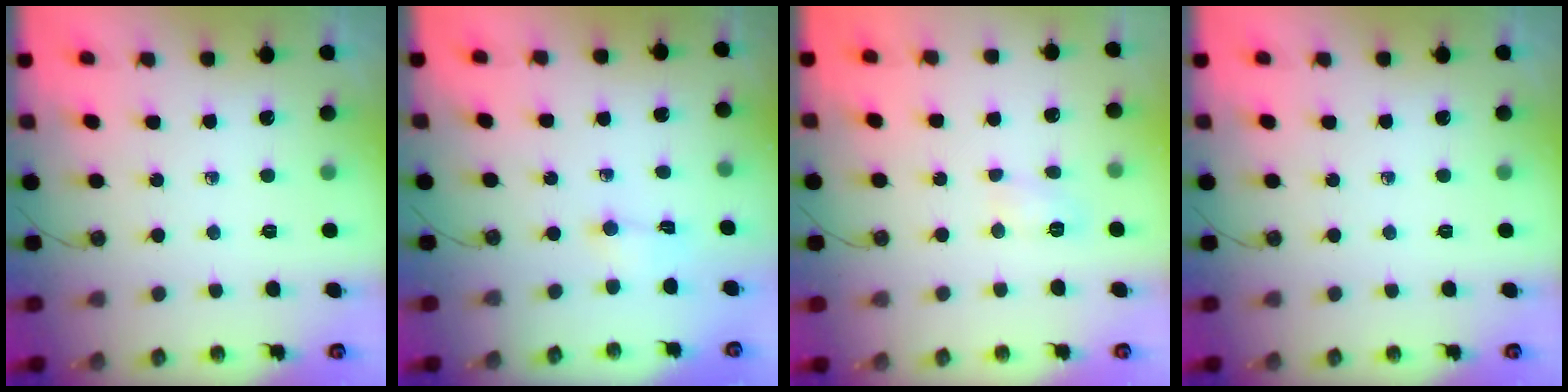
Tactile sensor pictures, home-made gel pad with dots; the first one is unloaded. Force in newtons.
{"total": 1.5, "press": 1.3, "slide": 0.8}
{"total": 3.9, "press": 3.9, "slide": 0.3}
{"total": 0.0}